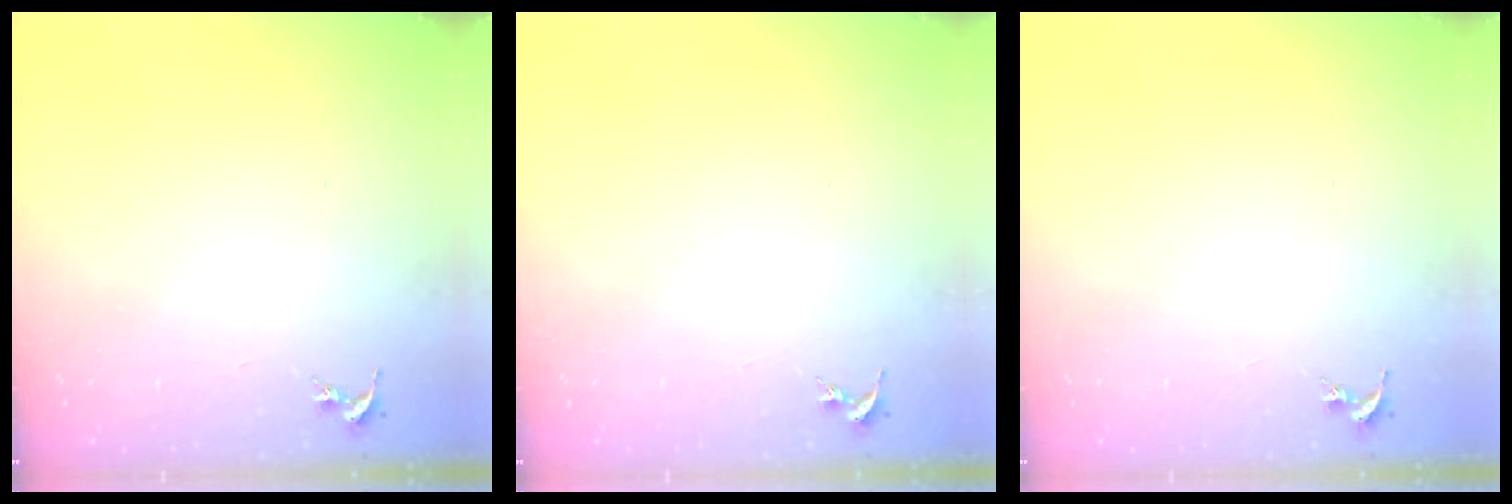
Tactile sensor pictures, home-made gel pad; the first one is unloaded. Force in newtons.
{"total": 0.0}
{"total": 0.0}